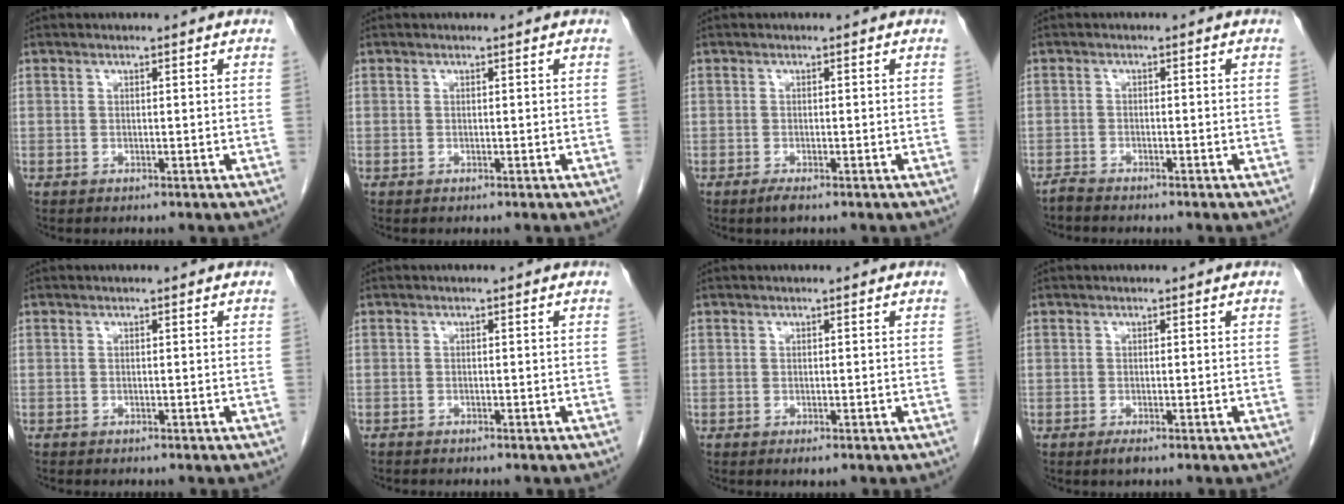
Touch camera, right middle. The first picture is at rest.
{"total": 0.0}
{"total": 1.3, "force": [-0.9, 0.1, 0.9], "torque": [-0.022, -0.005, -0.016]}
{"total": 2.5, "force": [-2.3, 0.4, 0.8], "torque": [-0.015, -0.004, -0.034]}
{"total": 0.0}
{"total": 1.6, "force": [-1.4, 0.5, 0.5], "torque": [-0.014, -0.002, -0.018]}
{"total": 1.0, "force": [-0.6, 0.3, 0.7], "torque": [-0.009, -0.002, -0.004]}
{"total": 0.9, "force": [-0.6, 0.1, 0.7], "torque": [-0.014, -0.003, -0.009]}